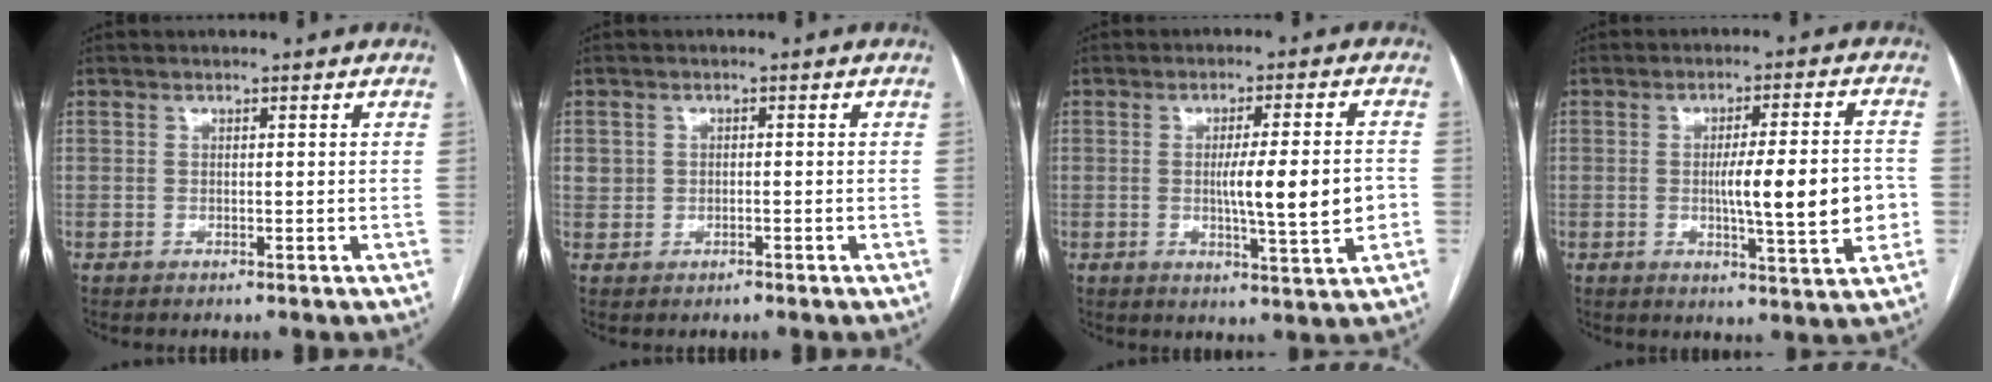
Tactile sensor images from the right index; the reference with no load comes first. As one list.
[{"total": 1.8, "force": [-0.1, 1.7, 0.6], "torque": [-0.013, 0.009, 0.005]}, {"total": 9.5, "force": [-1.0, 0.7, 9.4], "torque": [-0.141, -0.004, -0.014]}, {"total": 11.5, "force": [-1.2, 1.5, 11.4], "torque": [-0.167, 0.002, -0.015]}]